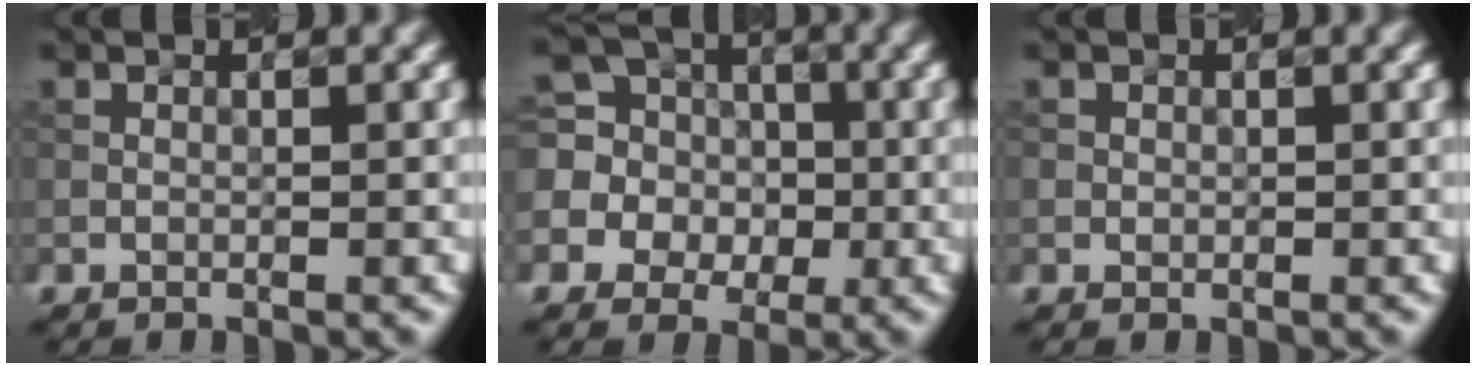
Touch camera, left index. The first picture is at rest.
{"total": 7.2, "force": [0.8, 6.6, 2.6], "torque": [-0.072, 0.029, -0.023]}
{"total": 0.0}